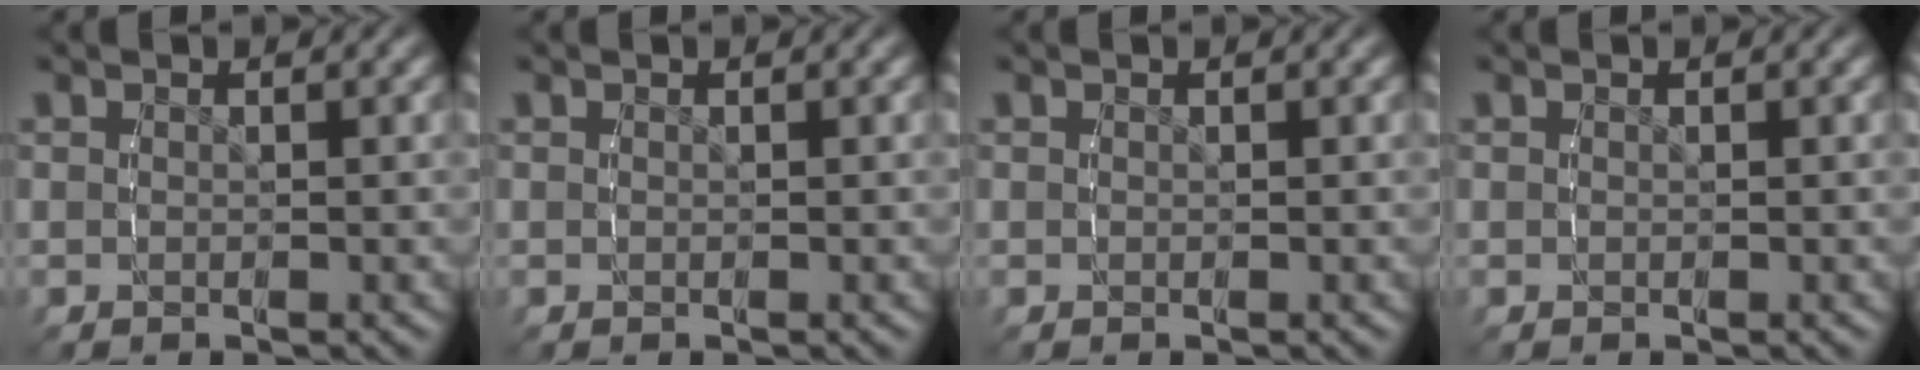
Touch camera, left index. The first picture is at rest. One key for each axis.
{"total": 0.0}
{"total": 0.0}
{"total": 0.0}